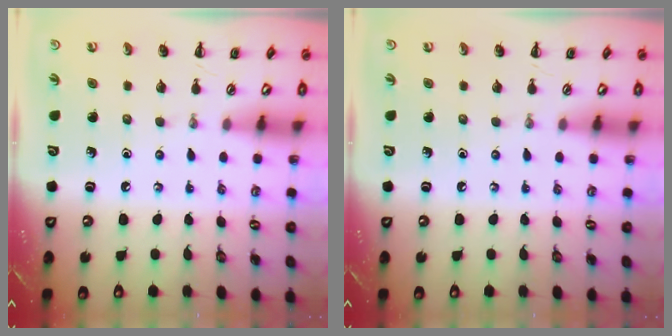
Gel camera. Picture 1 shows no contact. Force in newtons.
{"total": 0.0}